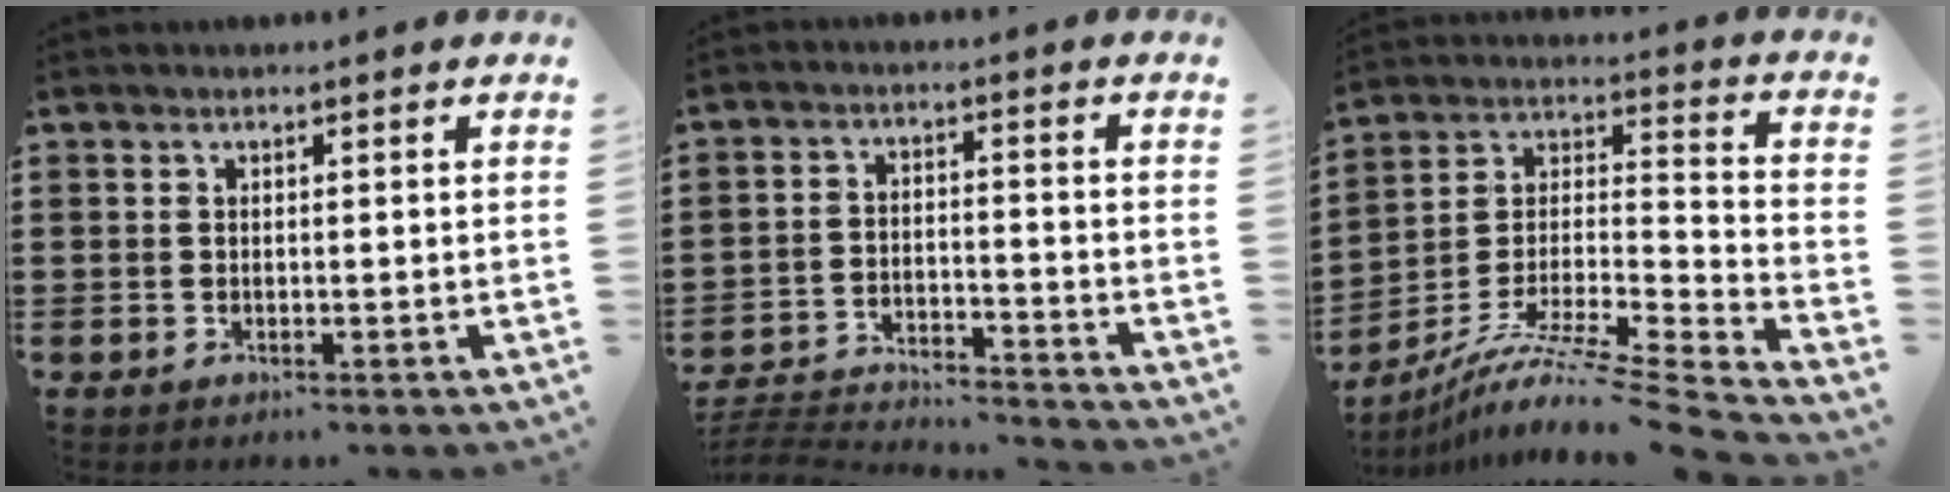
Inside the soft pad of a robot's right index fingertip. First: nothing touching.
{"total": 4.5, "force": [-4.4, 0.2, 0.8], "torque": [-0.030, -0.005, -0.096]}
{"total": 9.2, "force": [-7.4, 0.3, 5.5], "torque": [-0.097, -0.002, -0.148]}